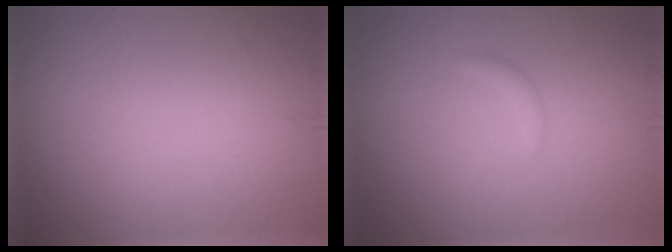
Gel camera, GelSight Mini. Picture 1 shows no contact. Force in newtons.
{"total": 0.7, "press": 0.7, "slide": 0.1}